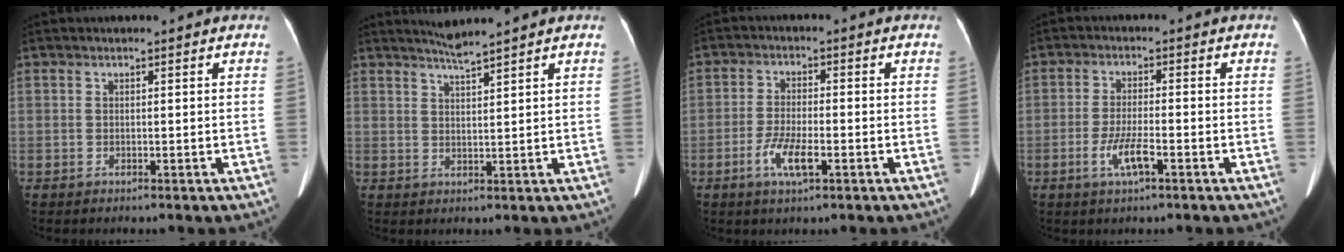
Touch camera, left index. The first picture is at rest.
{"total": 3.1, "force": [2.8, -1.0, 1.0], "torque": [-0.022, -0.002, 0.058]}
{"total": 5.3, "force": [-2.5, 1.1, 4.5], "torque": [-0.096, -0.006, -0.044]}
{"total": 4.6, "force": [-2.3, 0.6, 3.9], "torque": [-0.085, -0.007, -0.041]}